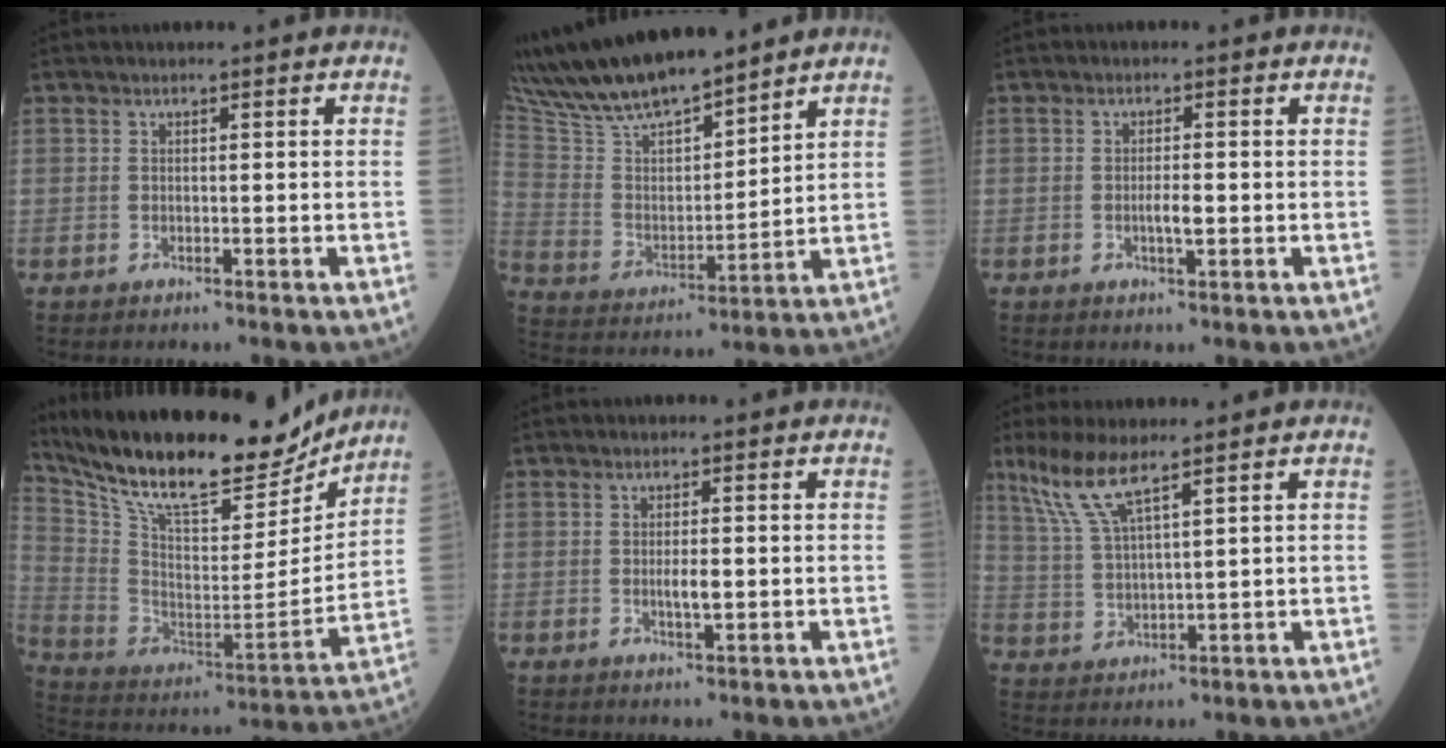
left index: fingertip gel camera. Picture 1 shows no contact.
{"total": 18.0, "force": [15.7, 3.3, 8.2], "torque": [-0.161, 0.014, 0.297]}
{"total": 2.1, "force": [-0.4, 0.4, 2.1], "torque": [-0.040, 0.000, -0.006]}
{"total": 24.2, "force": [21.0, 5.6, 10.7], "torque": [-0.204, -0.012, 0.339]}
{"total": 2.2, "force": [-0.1, 0.6, 2.1], "torque": [-0.042, -0.002, -0.001]}
{"total": 7.0, "force": [5.0, 0.4, 4.8], "torque": [-0.112, 0.002, 0.106]}